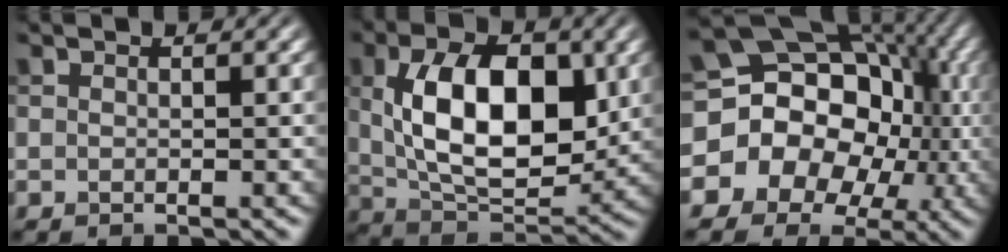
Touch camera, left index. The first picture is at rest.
{"total": 10.8, "force": [1.3, 5.8, 9.1], "torque": [-0.151, 0.000, 0.025]}
{"total": 16.8, "force": [-2.9, 14.9, 7.3], "torque": [-0.130, 0.021, -0.068]}